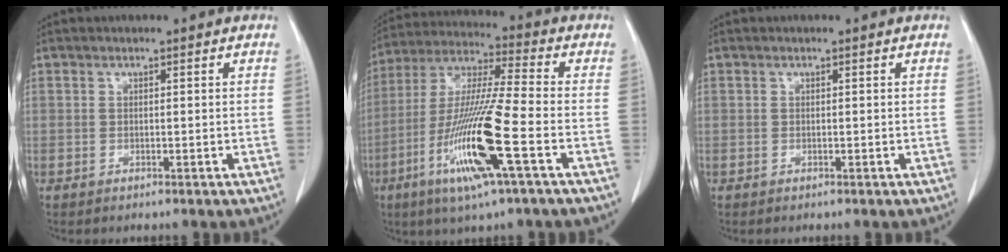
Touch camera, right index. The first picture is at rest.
{"total": 16.2, "force": [-5.9, 0.0, 15.1], "torque": [-0.314, -0.021, -0.114]}
{"total": 0.0}